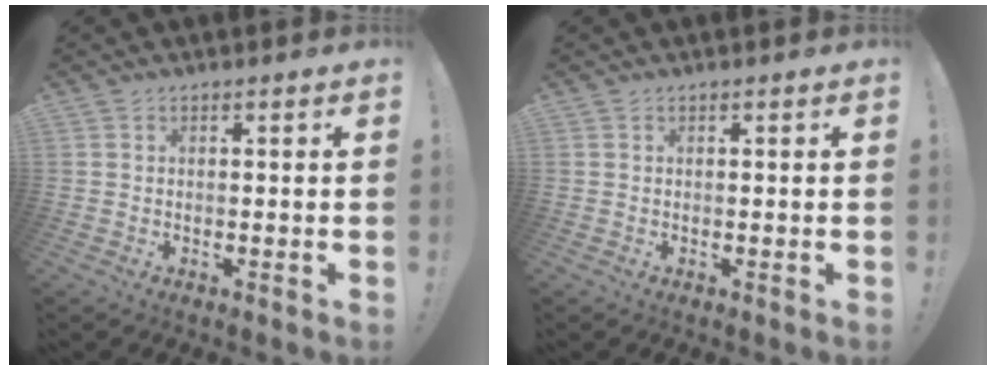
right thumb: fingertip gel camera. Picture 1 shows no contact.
{"total": 0.0}